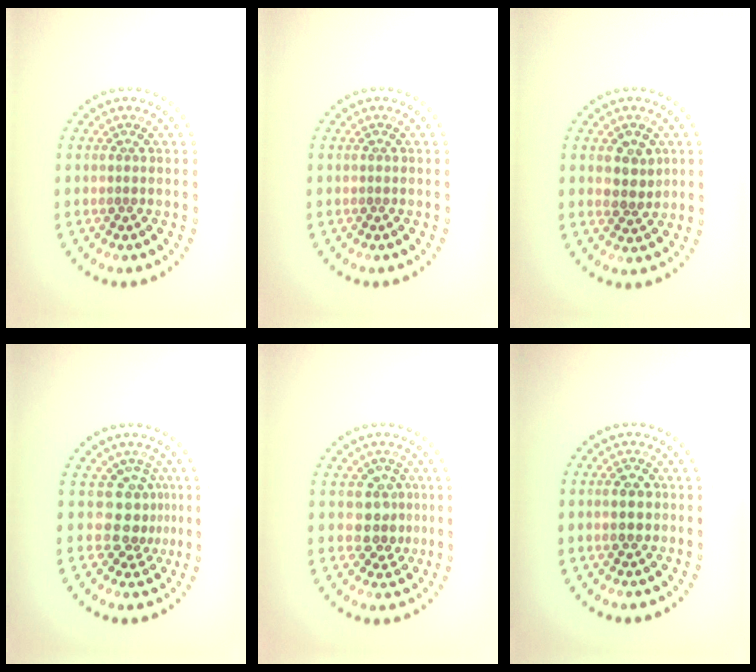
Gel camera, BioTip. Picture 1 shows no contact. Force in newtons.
{"total": 0.0}
{"total": 2.6, "press": 2.6, "slide": 0.4}
{"total": 3.2, "press": 2.4, "slide": 2.1}
{"total": 3.2, "press": 2.9, "slide": 1.3}
{"total": 2.4, "press": 2.4, "slide": 0.1}